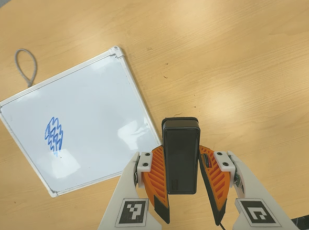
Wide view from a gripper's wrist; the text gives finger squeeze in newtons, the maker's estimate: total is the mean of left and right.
{"total": 6.0, "left": 5.2, "right": 6.9}